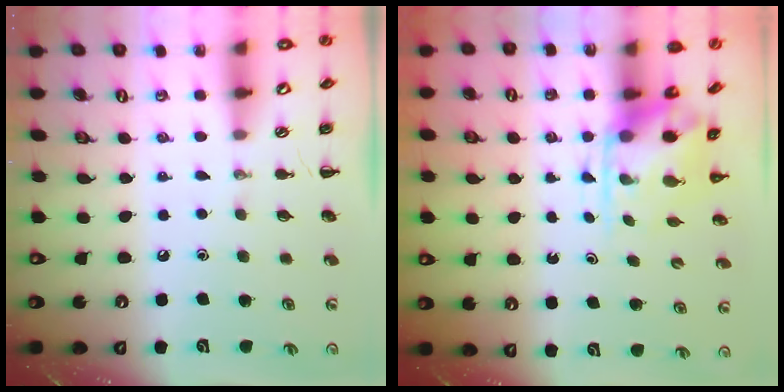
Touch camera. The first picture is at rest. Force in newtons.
{"total": 5.5, "press": 5.4, "slide": 0.9}